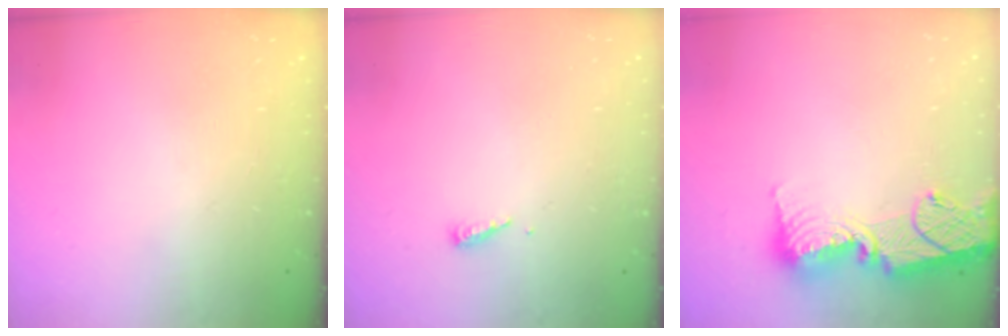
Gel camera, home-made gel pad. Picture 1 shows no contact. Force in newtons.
{"total": 4.7, "press": 4.6, "slide": 0.4}
{"total": 16.0, "press": 15.9, "slide": 1.4}